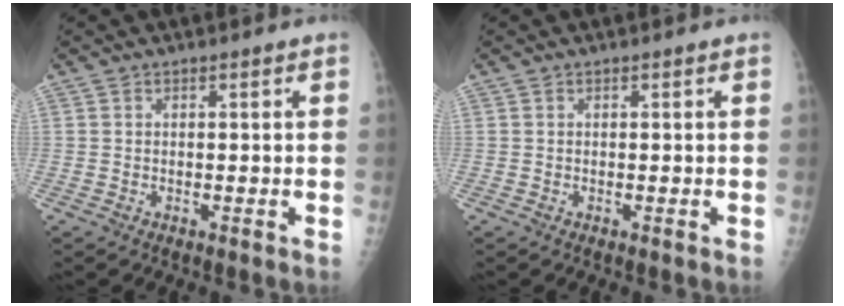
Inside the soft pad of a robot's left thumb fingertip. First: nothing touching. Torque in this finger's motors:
{"motor_torque": [0.00, 0.00, -0.02, -0.02, 0.00]}